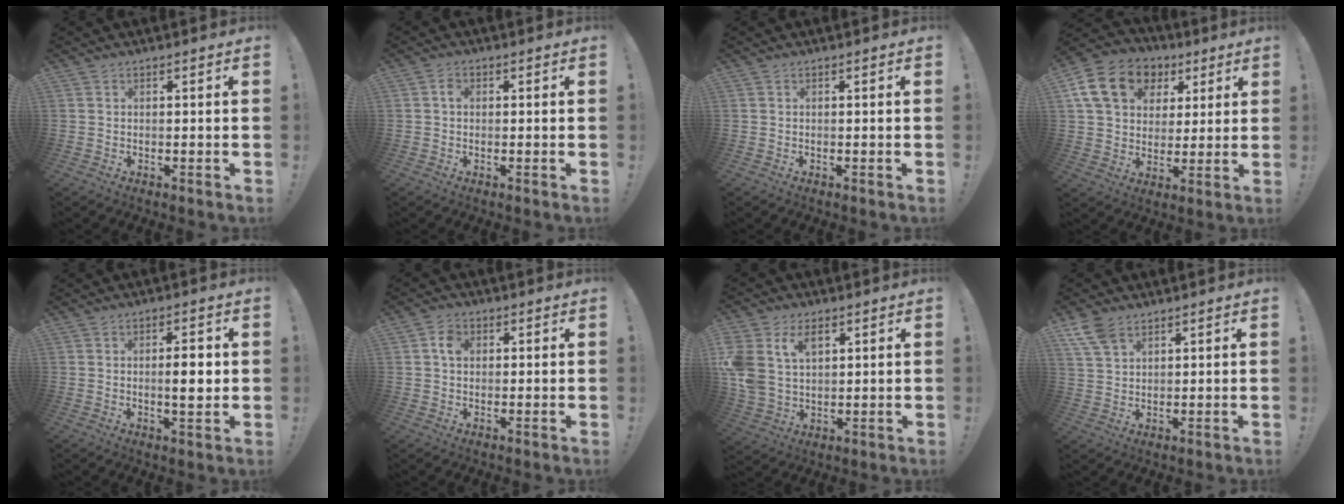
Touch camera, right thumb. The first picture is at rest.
{"total": 1.3, "force": [-0.2, 1.1, 0.6], "torque": [-0.008, 0.005, -0.005]}
{"total": 0.0}
{"total": 17.8, "force": [6.8, 13.7, 9.2], "torque": [-0.136, -0.016, 0.137]}
{"total": 5.5, "force": [-0.1, 1.5, 5.3], "torque": [-0.074, -0.001, -0.008]}
{"total": 3.6, "force": [0.7, 2.8, 2.2], "torque": [-0.026, 0.001, 0.009]}
{"total": 12.1, "force": [5.2, 8.7, 6.7], "torque": [-0.140, -0.022, 0.103]}
{"total": 7.1, "force": [4.5, 3.8, 3.9], "torque": [-0.069, -0.016, 0.089]}